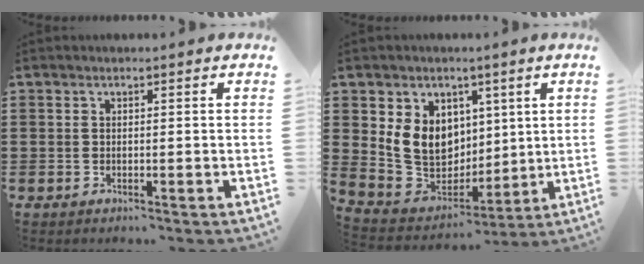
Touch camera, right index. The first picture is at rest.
{"total": 10.5, "force": [1.8, 9.1, 4.7], "torque": [-0.124, -0.003, 0.042]}